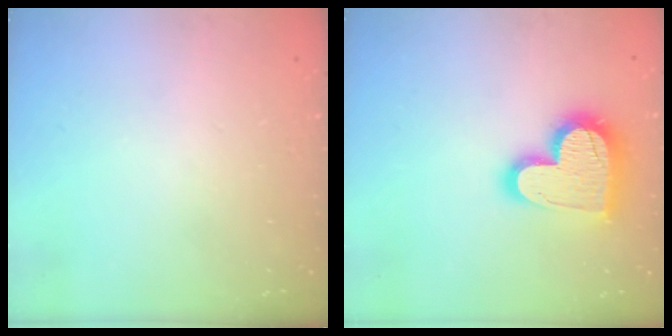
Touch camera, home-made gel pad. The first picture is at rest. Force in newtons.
{"total": 16.9, "press": 16.9, "slide": 1.3}